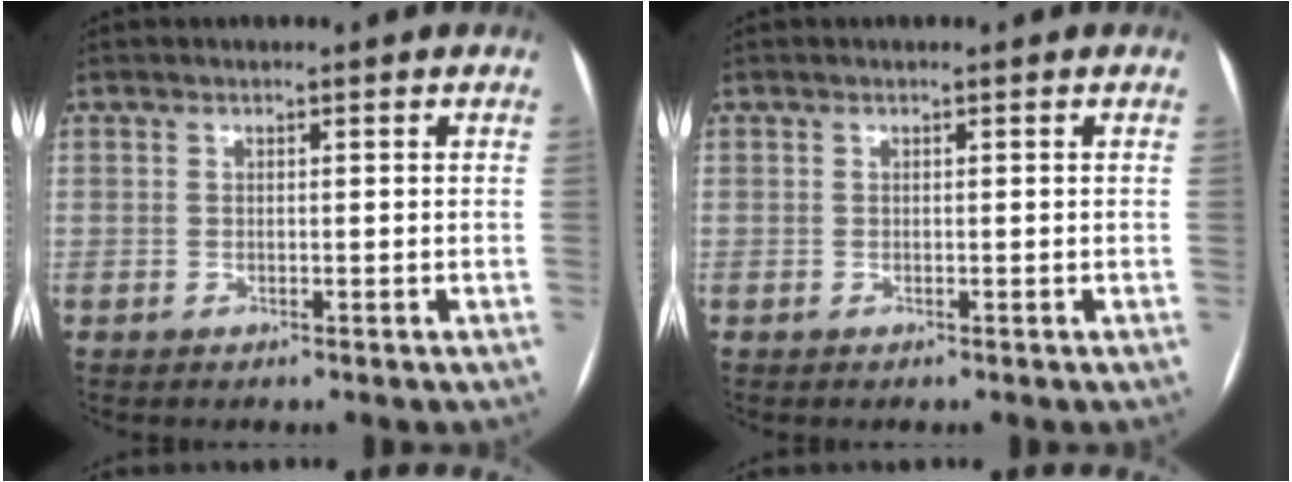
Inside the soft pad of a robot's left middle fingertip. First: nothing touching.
{"total": 0.0}